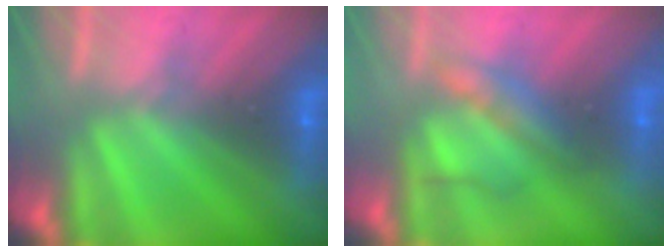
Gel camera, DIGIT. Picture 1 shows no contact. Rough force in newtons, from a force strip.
{"total": 2.2}